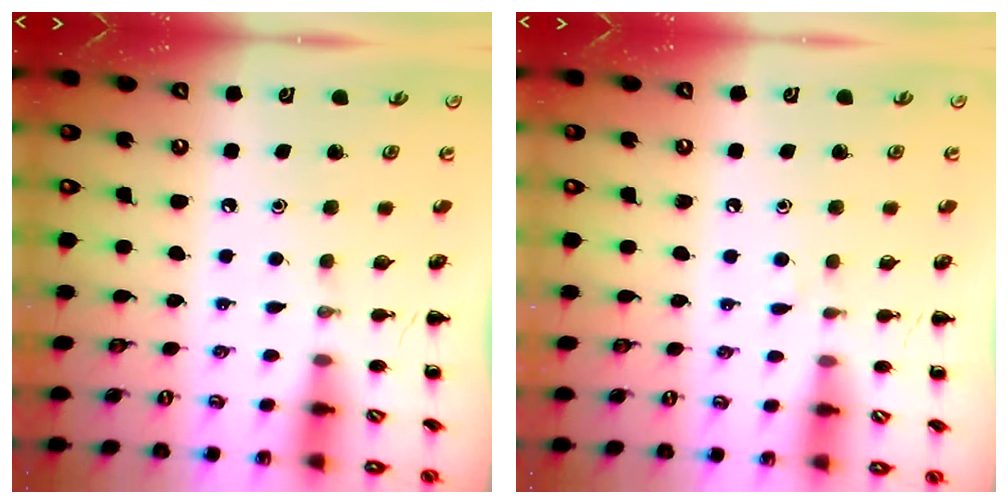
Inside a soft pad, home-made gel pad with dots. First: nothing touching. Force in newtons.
{"total": 2.9, "press": 2.7, "slide": 1.0}